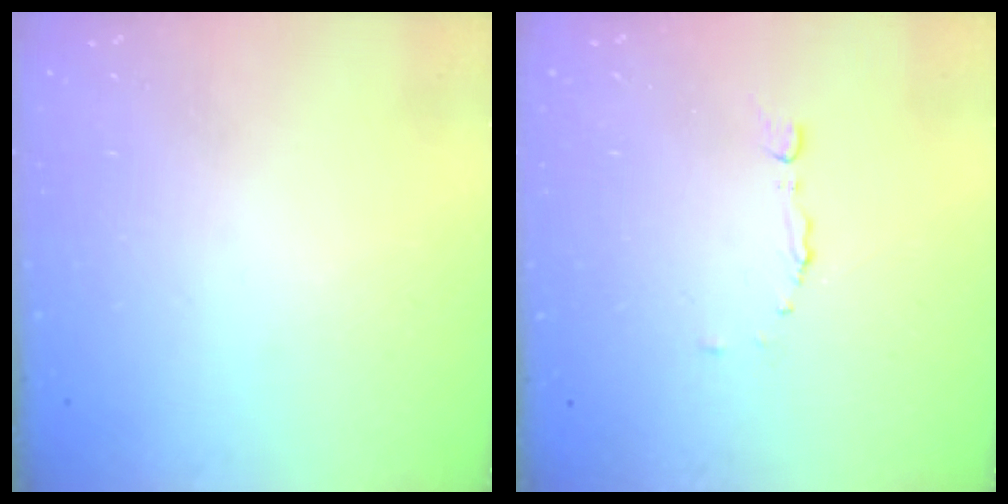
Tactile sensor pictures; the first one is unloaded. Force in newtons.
{"total": 3.3, "press": 3.2, "slide": 0.7}